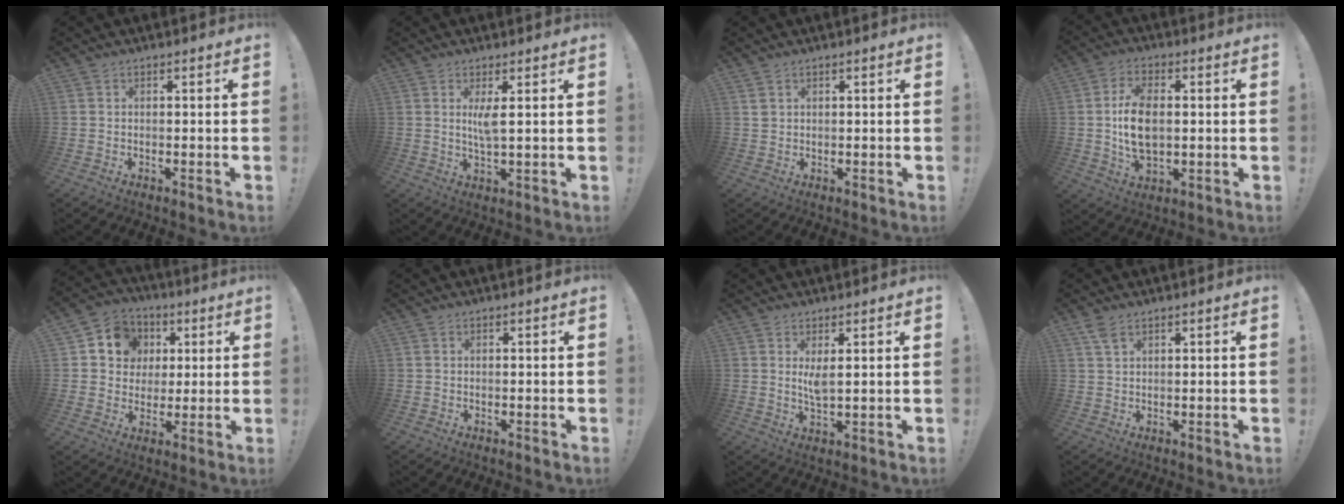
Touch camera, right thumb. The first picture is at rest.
{"total": 4.6, "force": [1.3, 0.7, 4.3], "torque": [-0.080, -0.003, 0.019]}
{"total": 1.8, "force": [1.0, 1.2, 0.8], "torque": [-0.009, -0.003, 0.020]}
{"total": 11.2, "force": [0.7, 6.6, 9.1], "torque": [-0.158, -0.006, 0.013]}
{"total": 10.1, "force": [2.7, 9.3, 3.1], "torque": [-0.046, -0.003, 0.057]}
{"total": 0.0}
{"total": 4.3, "force": [1.8, 1.1, 3.7], "torque": [-0.054, -0.016, 0.027]}
{"total": 3.5, "force": [2.2, 1.5, 2.2], "torque": [-0.031, -0.010, 0.038]}